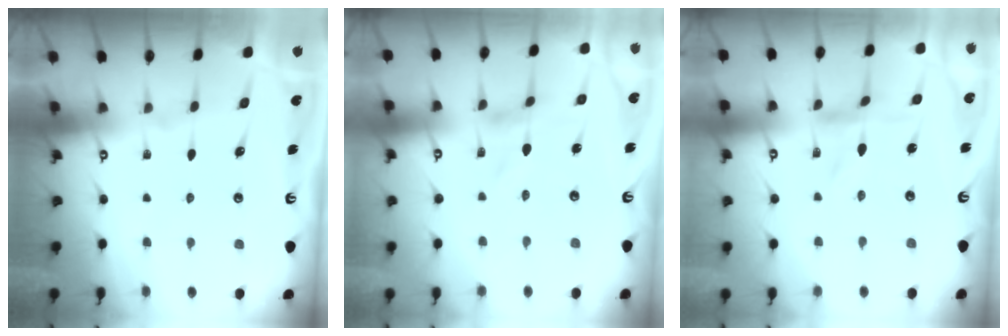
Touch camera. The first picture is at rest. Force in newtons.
{"total": 0.8, "press": 0.8, "slide": 0.1}
{"total": 0.0}